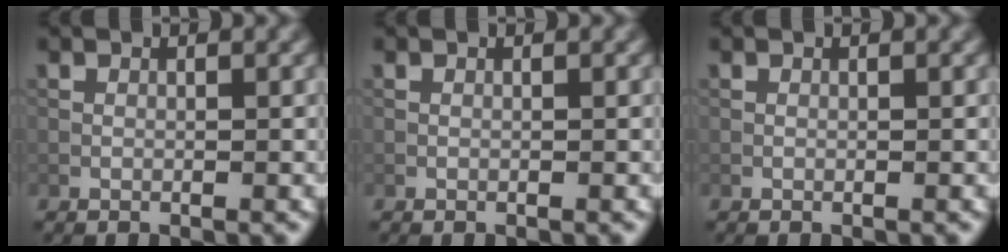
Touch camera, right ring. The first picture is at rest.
{"total": 0.0}
{"total": 0.0}